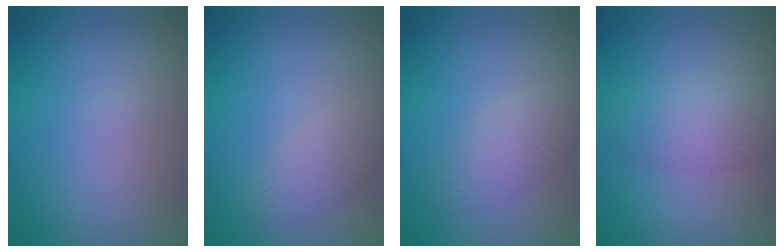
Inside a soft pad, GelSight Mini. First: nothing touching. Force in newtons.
{"total": 2.1, "press": 2.1, "slide": 0.1}
{"total": 2.5, "press": 2.5, "slide": 0.0}
{"total": 3.6, "press": 3.6, "slide": 0.1}